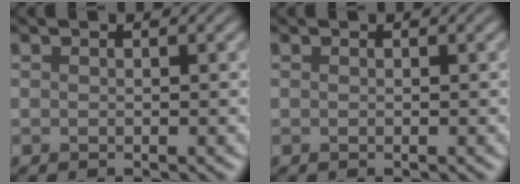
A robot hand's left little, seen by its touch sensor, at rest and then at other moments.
{"total": 0.0}